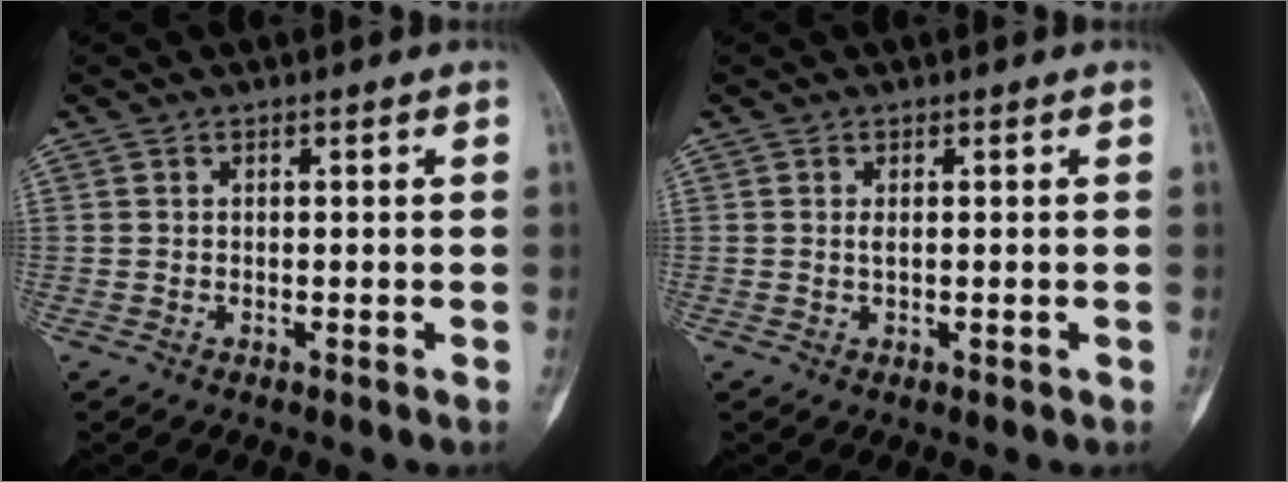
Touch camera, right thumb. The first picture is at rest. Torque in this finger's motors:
{"motor_torque": [0.34, 0.46, 0.39, -0.15, 0.16]}